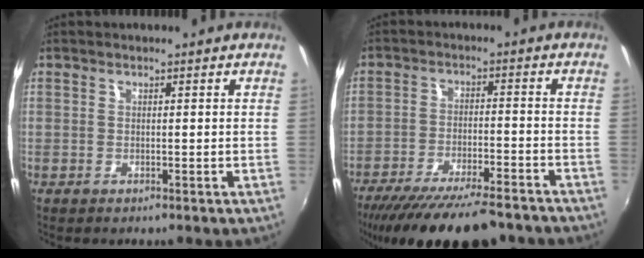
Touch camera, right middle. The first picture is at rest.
{"total": 19.8, "force": [-16.7, 4.1, 9.8], "torque": [-0.187, -0.040, -0.248]}